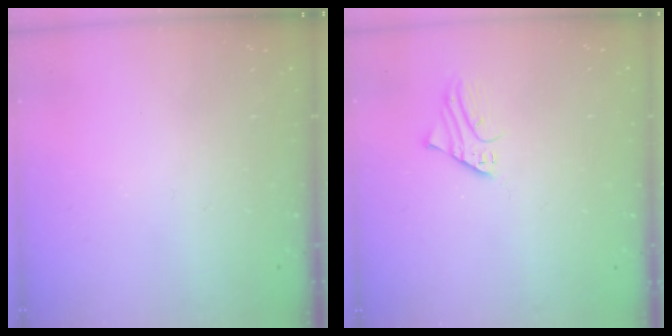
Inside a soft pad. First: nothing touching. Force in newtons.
{"total": 2.0, "press": 2.0, "slide": 0.1}